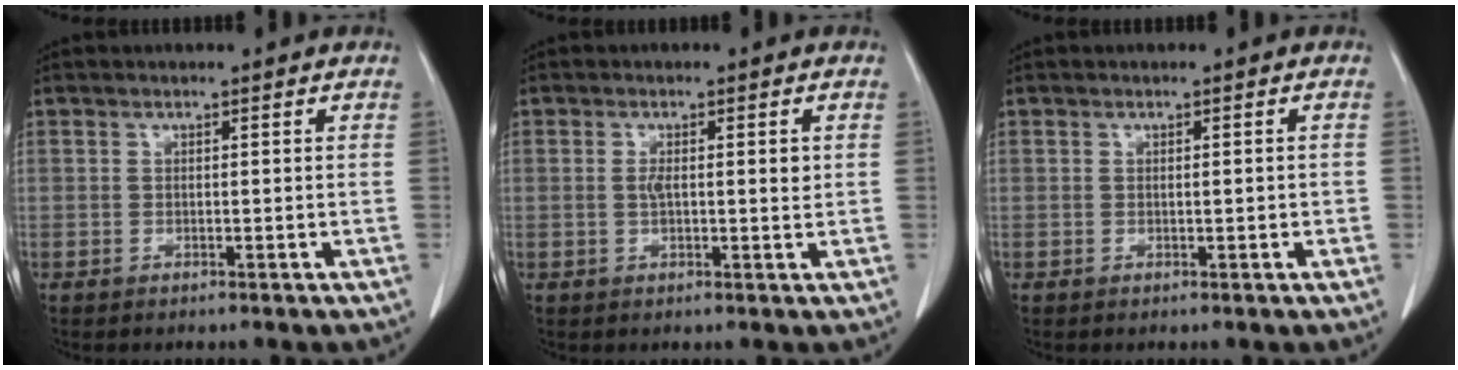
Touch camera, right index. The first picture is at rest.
{"total": 3.3, "force": [0.4, 1.2, 3.0], "torque": [-0.053, 0.003, 0.006]}
{"total": 1.0, "force": [-0.1, 0.2, 1.0], "torque": [-0.014, 0.000, 0.001]}